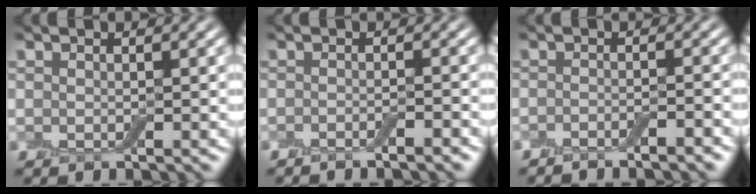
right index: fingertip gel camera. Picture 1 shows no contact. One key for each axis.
{"total": 1.8, "fx": -1.4, "fy": 0.2, "fz": 1.2, "tx": -0.017, "ty": 0.000, "tz": -0.027}
{"total": 2.4, "fx": -2.0, "fy": 0.3, "fz": 1.3, "tx": -0.020, "ty": 0.000, "tz": -0.036}